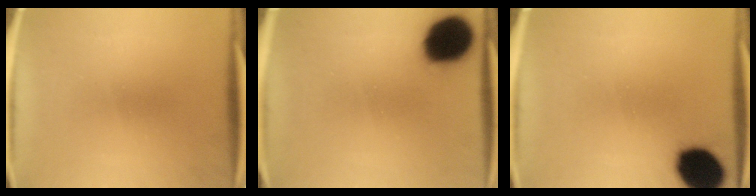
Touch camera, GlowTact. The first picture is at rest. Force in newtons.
{"total": 17.8}
{"total": 14.3}